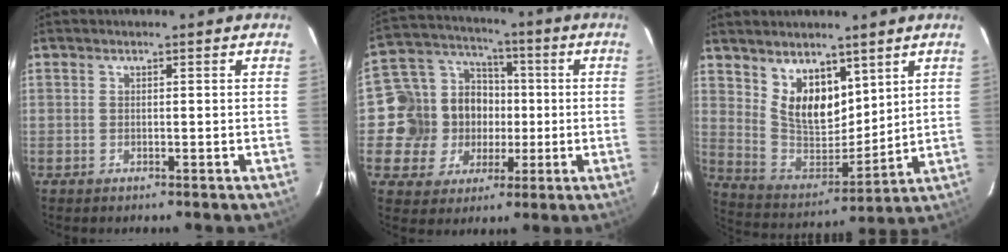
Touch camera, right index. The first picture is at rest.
{"total": 14.9, "force": [-1.4, 13.9, 5.2], "torque": [-0.136, 0.041, -0.018]}
{"total": 12.7, "force": [7.4, 7.3, 7.4], "torque": [-0.133, -0.005, 0.152]}